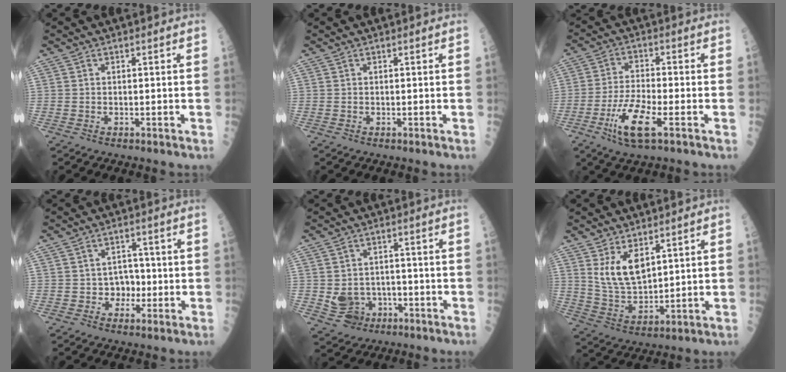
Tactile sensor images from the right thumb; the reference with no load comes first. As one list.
[{"total": 0.0}, {"total": 9.2, "force": [-3.9, 2.2, 8.0], "torque": [-0.172, 0.011, -0.072]}, {"total": 4.5, "force": [-0.6, 3.8, 2.3], "torque": [0.003, 0.011, -0.012]}, {"total": 6.4, "force": [-1.6, 5.6, 2.7], "torque": [-0.015, 0.014, -0.018]}, {"total": 8.5, "force": [4.1, 4.3, 6.1], "torque": [-0.100, -0.030, 0.091]}]